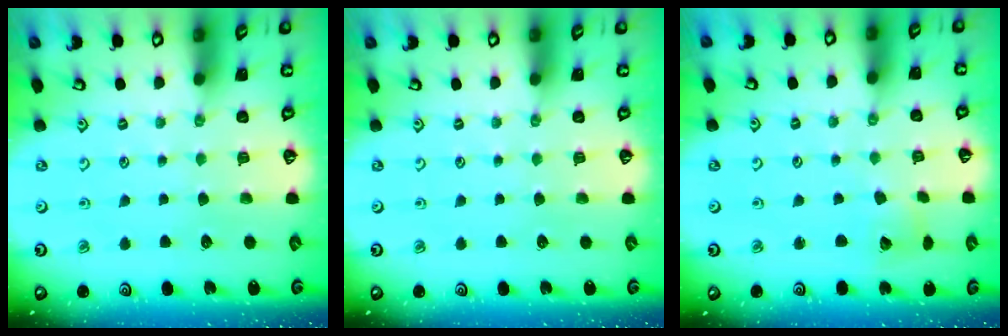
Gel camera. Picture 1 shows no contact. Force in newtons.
{"total": 0.0}
{"total": 4.0, "press": 4.0, "slide": 0.4}